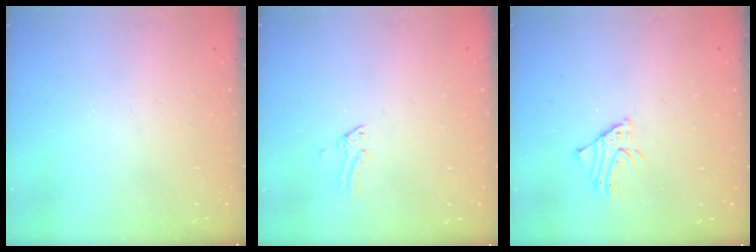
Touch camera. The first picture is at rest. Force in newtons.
{"total": 0.0}
{"total": 2.0, "press": 2.0, "slide": 0.1}